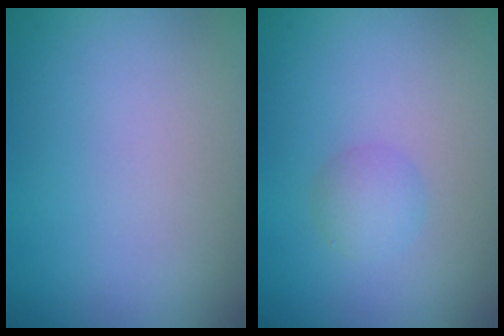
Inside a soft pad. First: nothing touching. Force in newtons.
{"total": 1.7, "press": 1.7, "slide": 0.0}